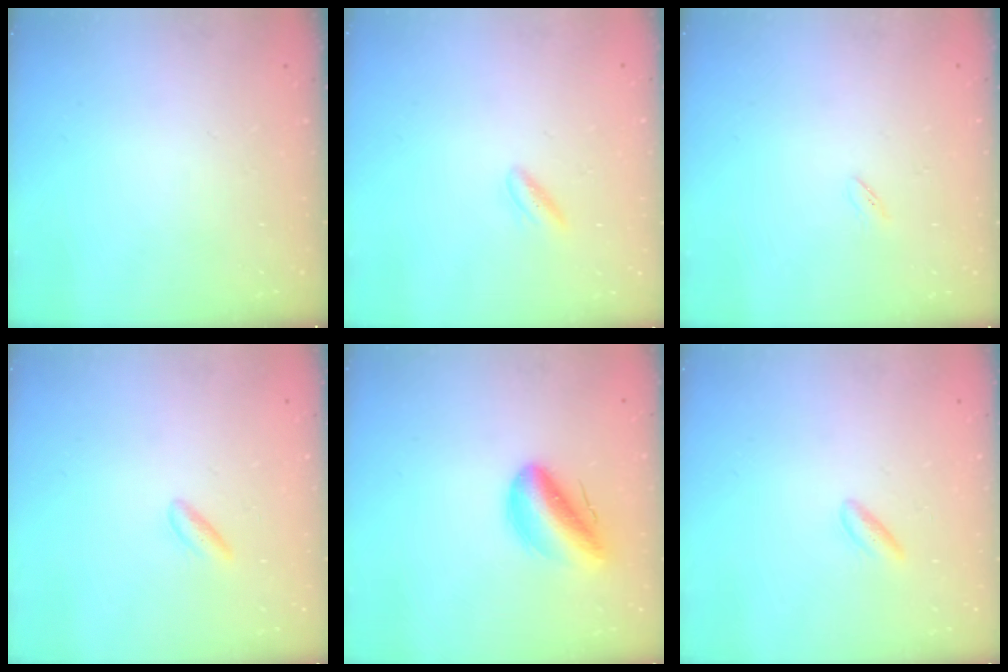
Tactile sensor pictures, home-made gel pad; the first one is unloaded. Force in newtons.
{"total": 3.2, "press": 3.2, "slide": 0.6}
{"total": 1.7, "press": 1.5, "slide": 0.6}
{"total": 2.0, "press": 1.7, "slide": 1.2}
{"total": 13.0, "press": 12.5, "slide": 3.4}
{"total": 2.0, "press": 1.7, "slide": 1.2}